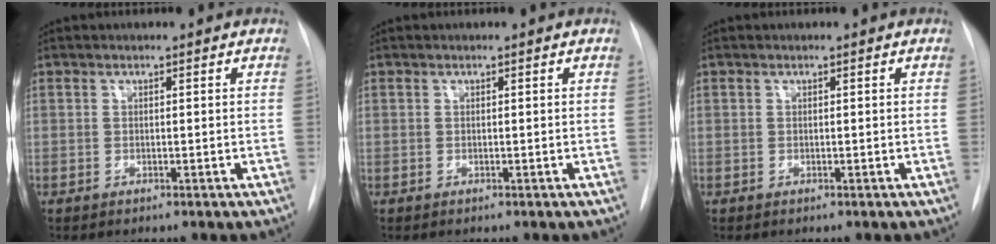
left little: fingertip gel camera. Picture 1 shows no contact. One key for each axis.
{"total": 0.0}
{"total": 0.0}